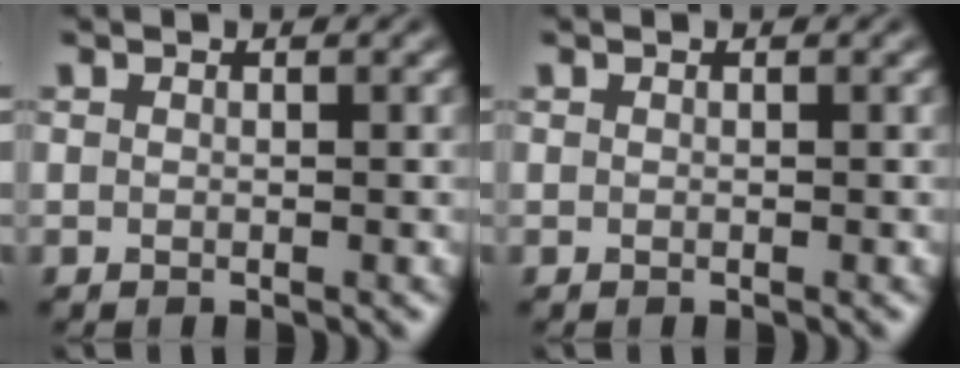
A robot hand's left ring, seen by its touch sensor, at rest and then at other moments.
{"total": 0.0}